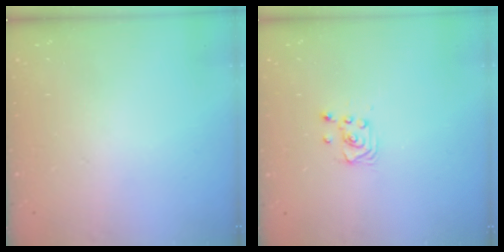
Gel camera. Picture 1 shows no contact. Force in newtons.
{"total": 2.6, "press": 2.6, "slide": 0.2}